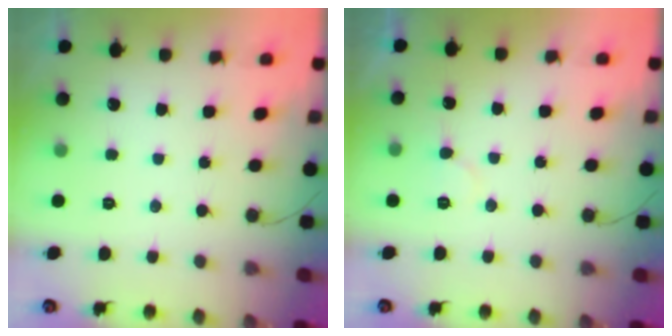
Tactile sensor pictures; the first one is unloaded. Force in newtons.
{"total": 4.9, "press": 4.9, "slide": 0.5}